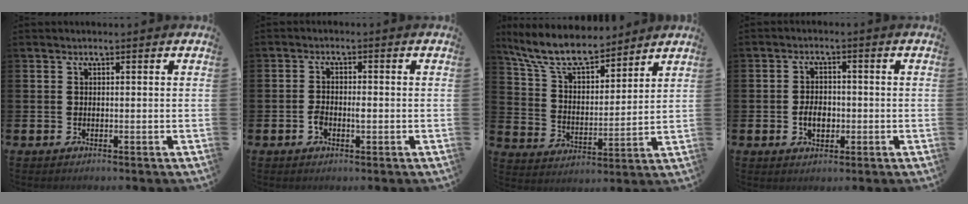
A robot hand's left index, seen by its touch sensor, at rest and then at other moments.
{"total": 2.1, "force": [-0.6, 1.1, 1.6], "torque": [-0.022, 0.000, -0.014]}
{"total": 9.8, "force": [8.5, 2.9, 4.0], "torque": [-0.118, -0.041, 0.156]}
{"total": 3.5, "force": [-0.8, 2.4, 2.4], "torque": [-0.031, -0.003, -0.020]}